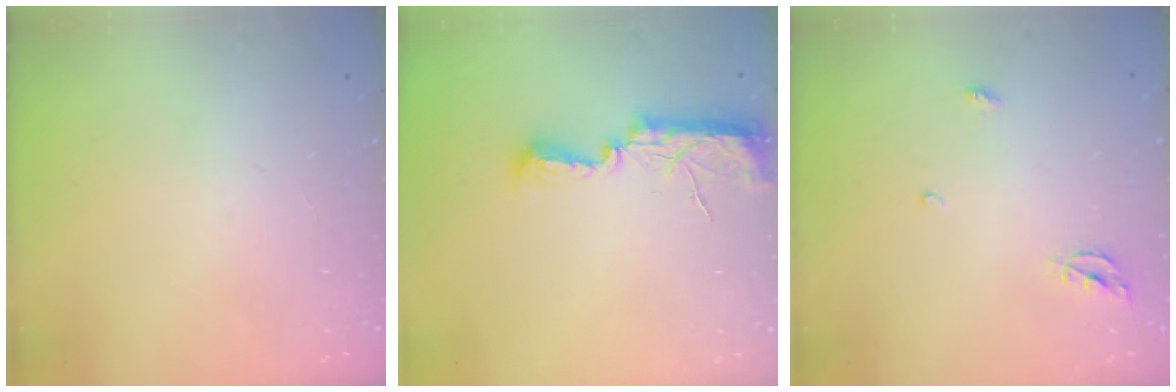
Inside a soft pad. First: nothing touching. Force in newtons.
{"total": 10.0, "press": 8.9, "slide": 4.5}
{"total": 5.7, "press": 5.6, "slide": 0.5}